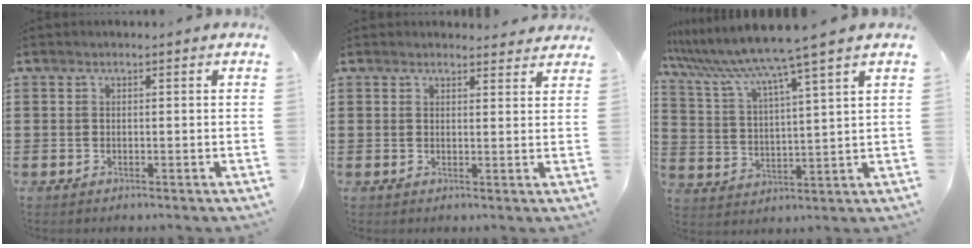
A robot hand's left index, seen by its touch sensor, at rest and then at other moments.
{"total": 2.1, "force": [2.0, 0.4, 0.2], "torque": [-0.001, -0.003, 0.037]}
{"total": 7.9, "force": [6.7, -1.4, 4.0], "torque": [-0.105, -0.047, 0.107]}